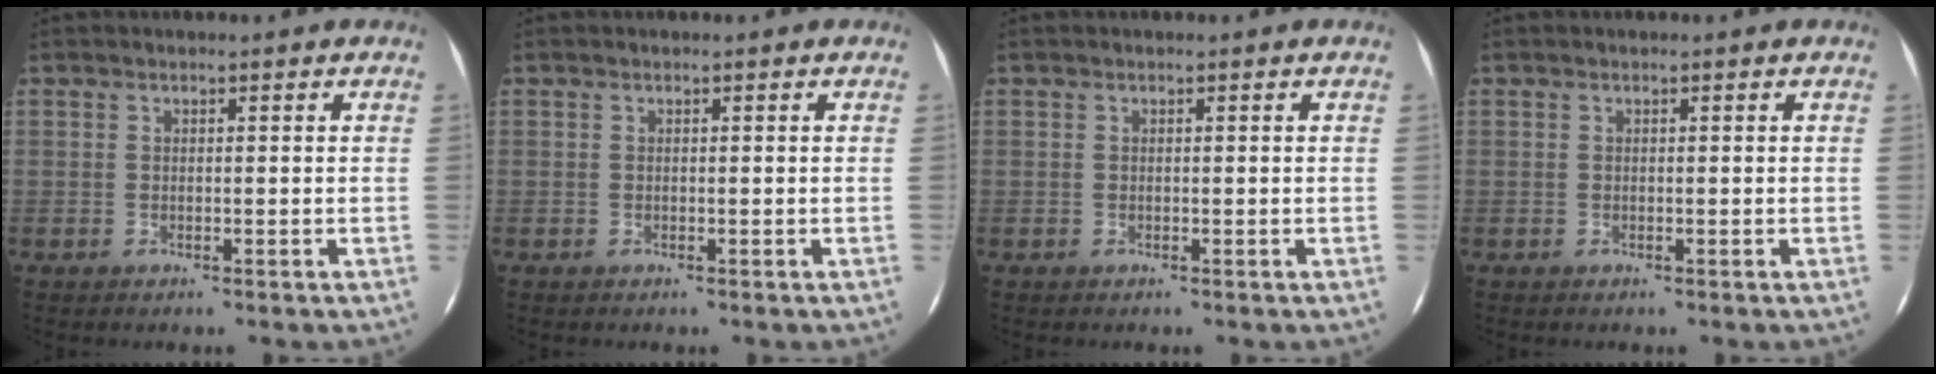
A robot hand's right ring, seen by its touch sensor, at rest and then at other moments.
{"total": 0.0}
{"total": 0.0}
{"total": 0.0}